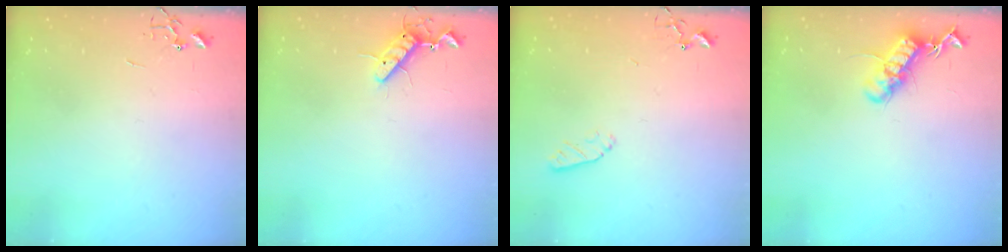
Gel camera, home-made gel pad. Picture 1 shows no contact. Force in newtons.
{"total": 8.5, "press": 8.4, "slide": 1.5}
{"total": 5.0, "press": 4.9, "slide": 0.9}
{"total": 13.8, "press": 13.7, "slide": 1.3}